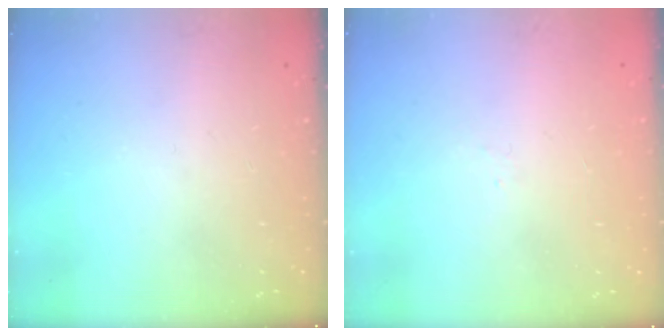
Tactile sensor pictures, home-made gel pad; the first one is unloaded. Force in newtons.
{"total": 1.6, "press": 1.5, "slide": 0.4}